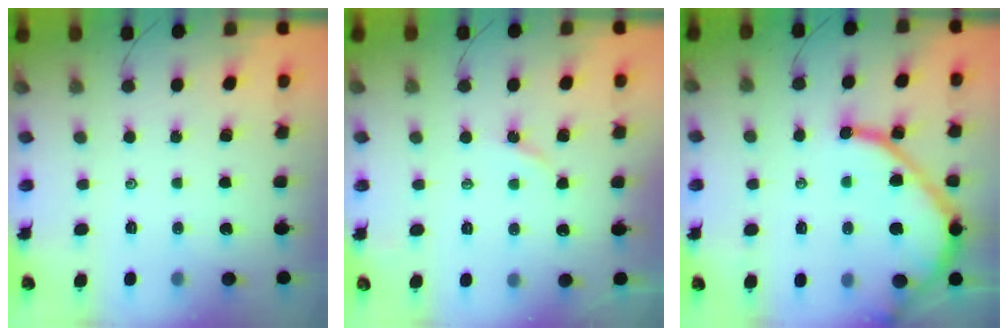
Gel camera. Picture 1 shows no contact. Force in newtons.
{"total": 2.5, "press": 2.5, "slide": 0.3}
{"total": 12.3, "press": 12.3, "slide": 1.1}